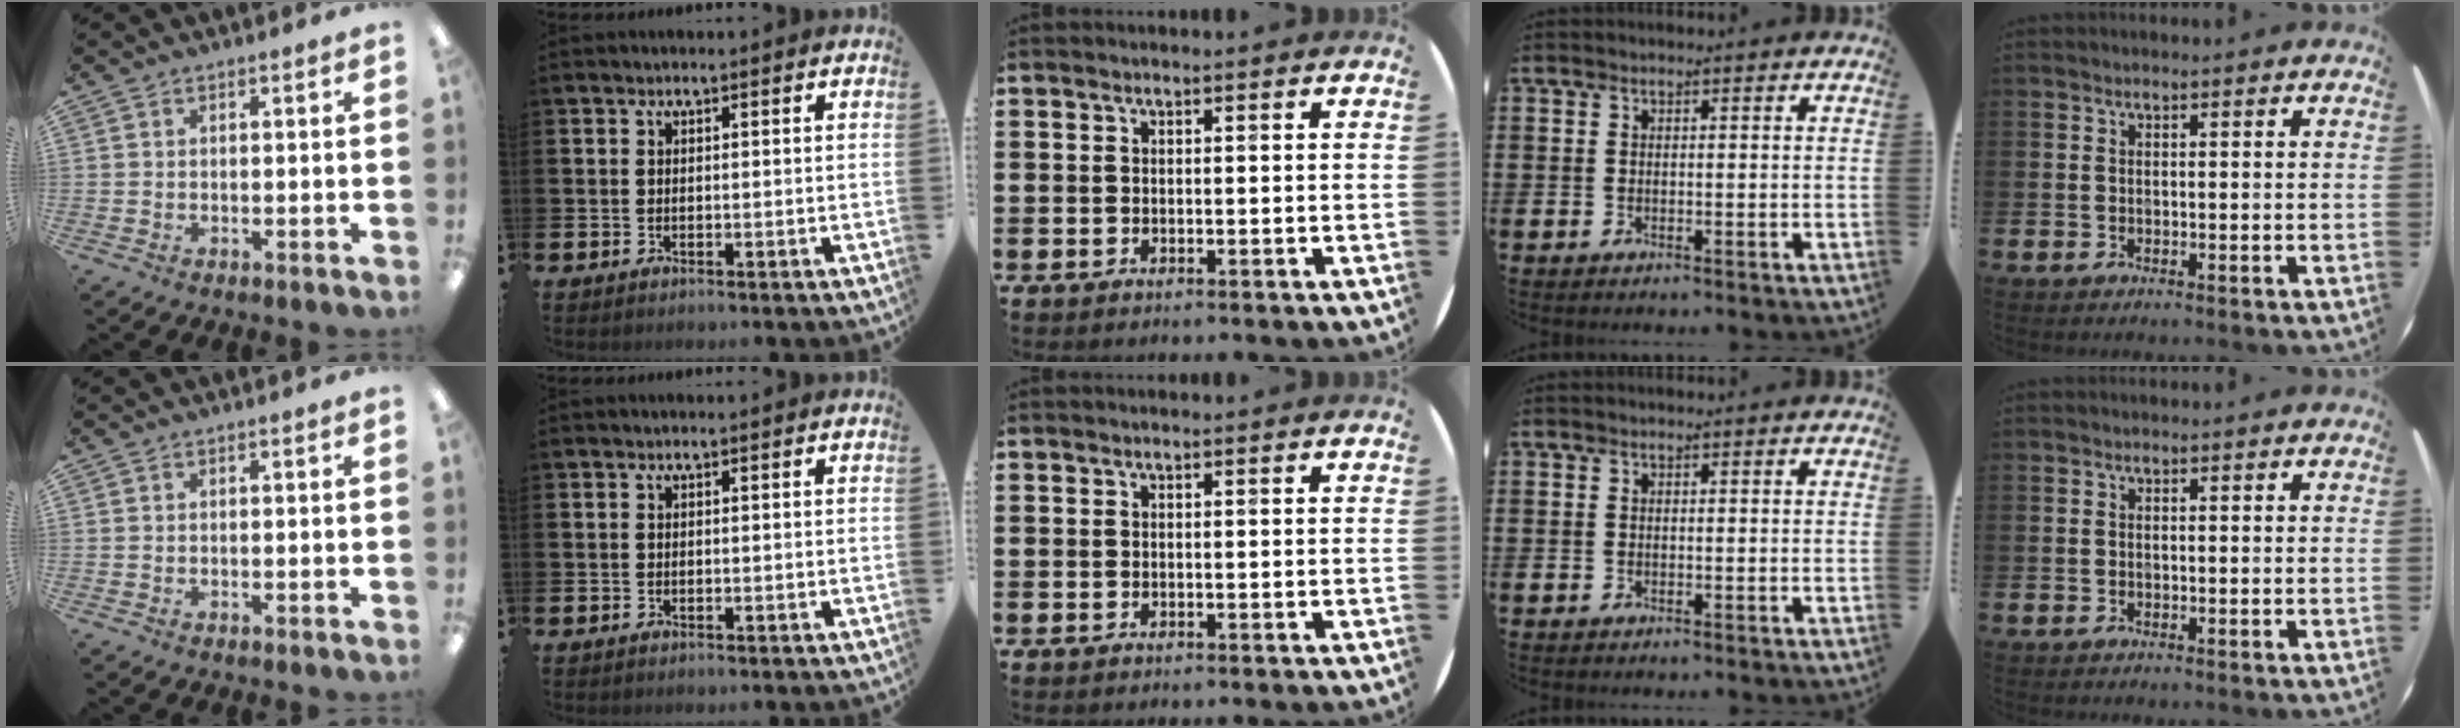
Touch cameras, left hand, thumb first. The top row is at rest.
{}